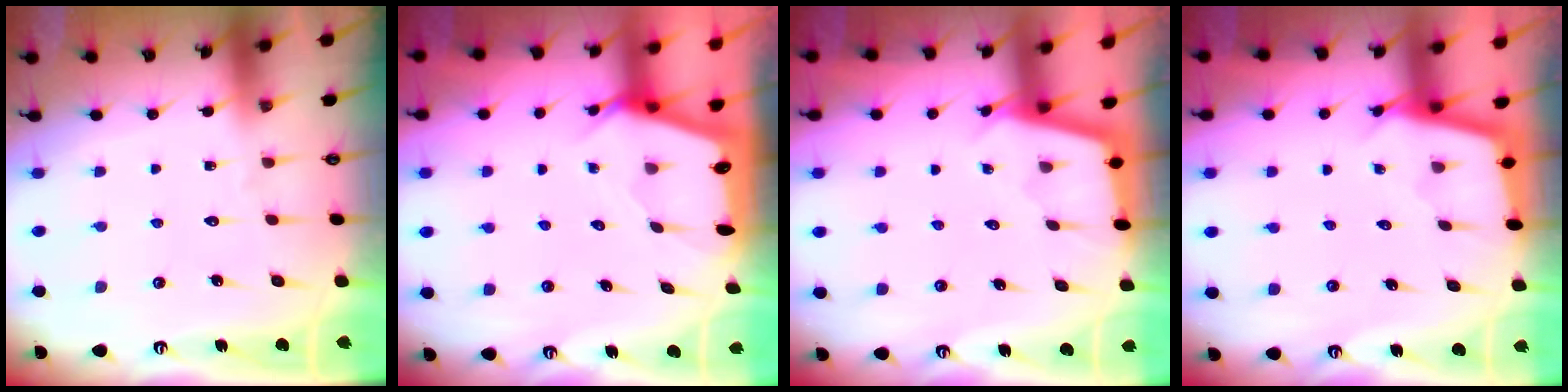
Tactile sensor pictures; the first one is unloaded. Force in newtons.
{"total": 2.4, "press": 2.4, "slide": 0.3}
{"total": 2.3, "press": 2.3, "slide": 0.2}
{"total": 2.5, "press": 2.5, "slide": 0.2}